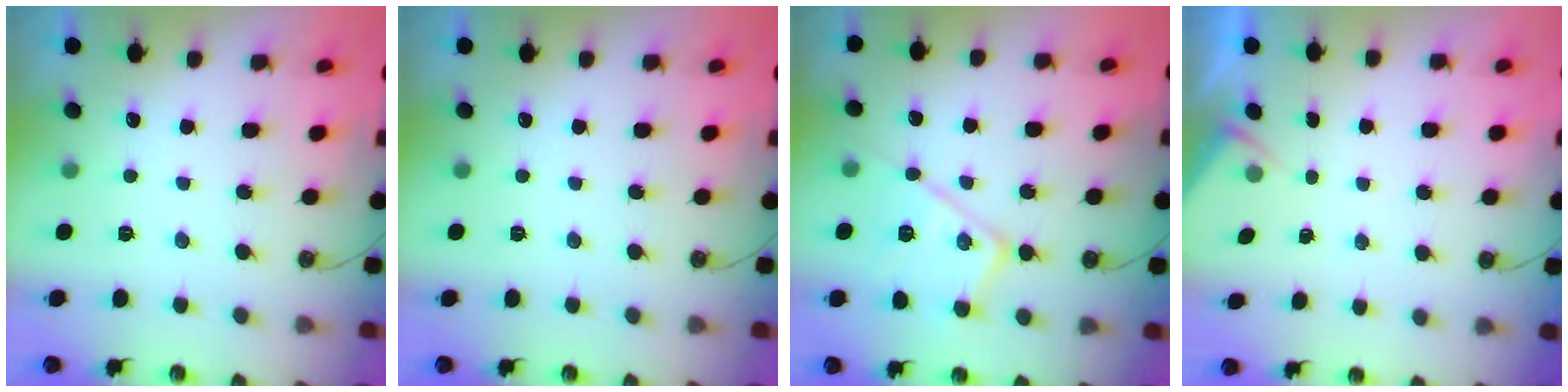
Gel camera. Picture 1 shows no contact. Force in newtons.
{"total": 0.0}
{"total": 14.8, "press": 14.8, "slide": 0.7}
{"total": 2.0, "press": 1.9, "slide": 0.4}